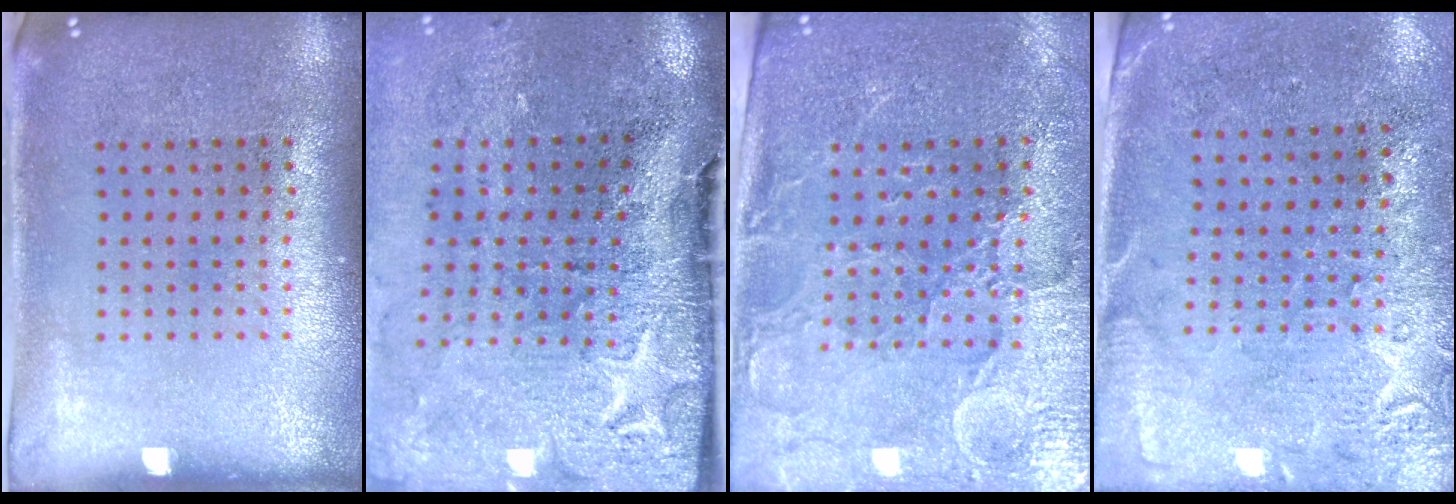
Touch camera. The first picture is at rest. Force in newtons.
{"total": 4.9, "press": 3.9, "slide": 2.9}
{"total": 3.5, "press": 3.3, "slide": 1.1}
{"total": 2.8, "press": 2.4, "slide": 1.5}